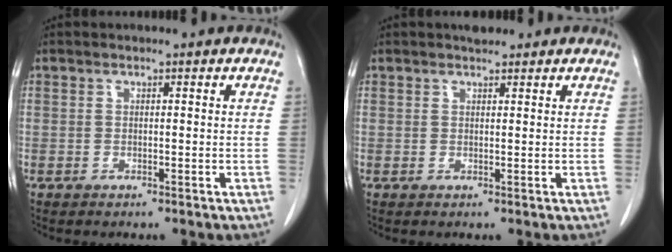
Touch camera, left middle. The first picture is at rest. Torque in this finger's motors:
{"motor_torque": [0.09, -0.05, -0.02, 0.00]}